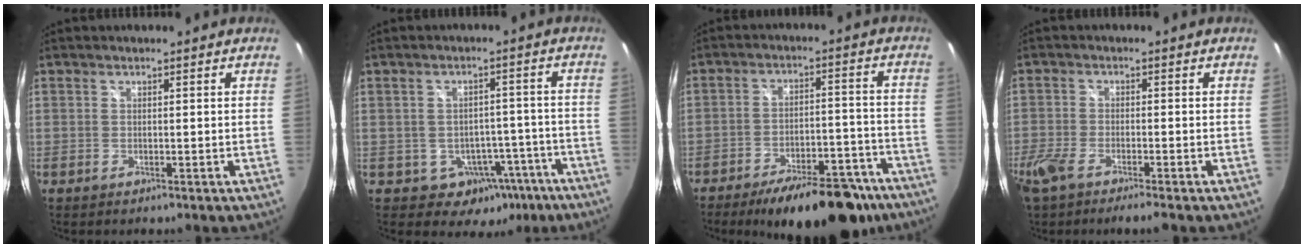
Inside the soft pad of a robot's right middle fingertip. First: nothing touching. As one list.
[{"total": 9.1, "force": [-5.1, 7.0, 2.8], "torque": [-0.047, 0.036, -0.037]}, {"total": 19.3, "force": [-15.0, 6.5, 10.2], "torque": [-0.154, -0.001, -0.198]}, {"total": 7.2, "force": [-5.4, 1.3, 4.6], "torque": [-0.120, -0.025, -0.103]}]